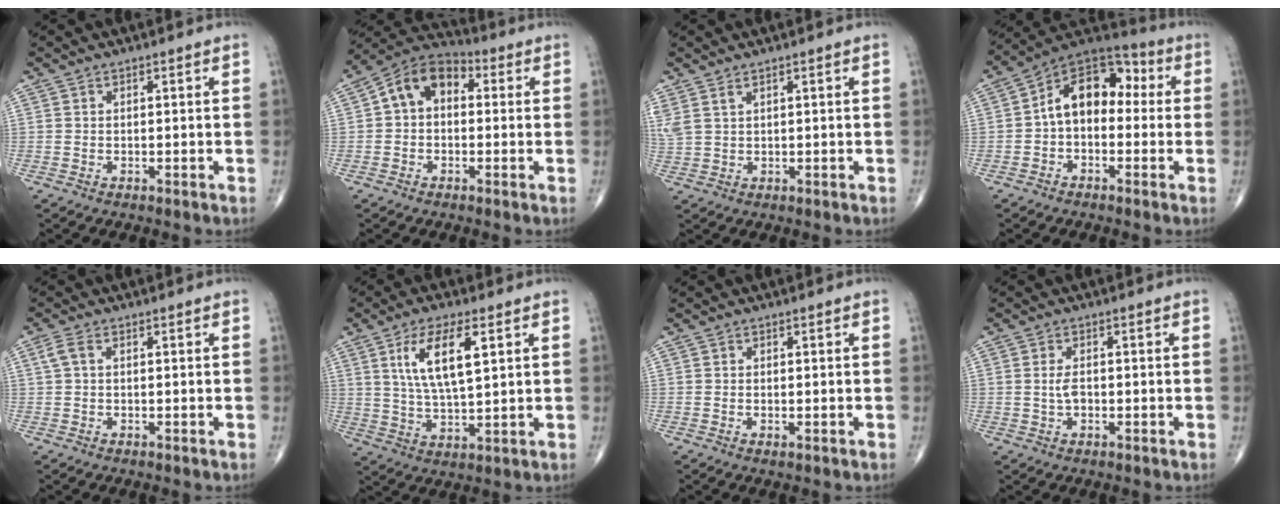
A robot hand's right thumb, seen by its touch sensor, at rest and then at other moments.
{"total": 9.7, "force": [1.0, 6.8, 6.7], "torque": [-0.094, 0.033, 0.000]}
{"total": 3.3, "force": [2.0, 1.3, 2.2], "torque": [-0.063, 0.006, 0.053]}
{"total": 12.8, "force": [0.3, 8.4, 9.6], "torque": [-0.117, 0.045, -0.016]}
{"total": 2.3, "force": [0.4, 1.2, 1.9], "torque": [-0.047, 0.012, 0.010]}
{"total": 10.8, "force": [3.8, 3.7, 9.3], "torque": [-0.177, -0.013, 0.078]}
{"total": 0.7, "force": [-0.2, 0.3, 0.6], "torque": [-0.011, -0.003, -0.004]}
{"total": 2.5, "force": [-0.2, 1.4, 2.1], "torque": [-0.042, 0.002, -0.004]}